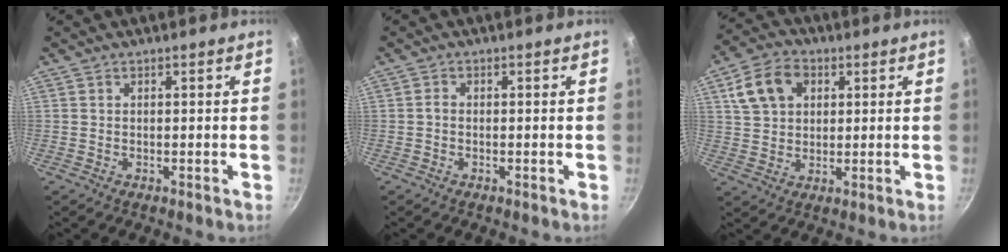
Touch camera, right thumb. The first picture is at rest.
{"total": 1.0, "force": [-0.3, 0.7, 0.6], "torque": [-0.009, 0.002, -0.008]}
{"total": 10.0, "force": [3.4, 7.3, 6.0], "torque": [-0.096, 0.006, 0.060]}